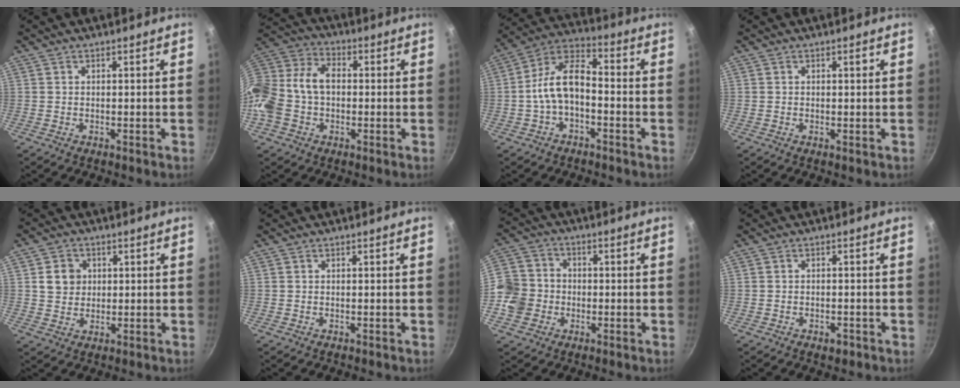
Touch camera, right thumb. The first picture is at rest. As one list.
[{"total": 16.2, "force": [-1.5, 11.8, 11.1], "torque": [-0.218, 0.048, -0.044]}, {"total": 10.5, "force": [-2.6, 5.8, 8.4], "torque": [-0.145, 0.050, -0.059]}, {"total": 0.8, "force": [0.3, 0.2, 0.7], "torque": [-0.007, -0.001, 0.002]}, {"total": 5.0, "force": [1.0, 4.5, 2.0], "torque": [-0.010, 0.003, 0.016]}, {"total": 0.0}, {"total": 9.9, "force": [-2.2, 8.7, 4.2], "torque": [-0.057, 0.025, -0.056]}, {"total": 2.1, "force": [-1.3, 1.0, 1.2], "torque": [-0.019, 0.009, -0.017]}]